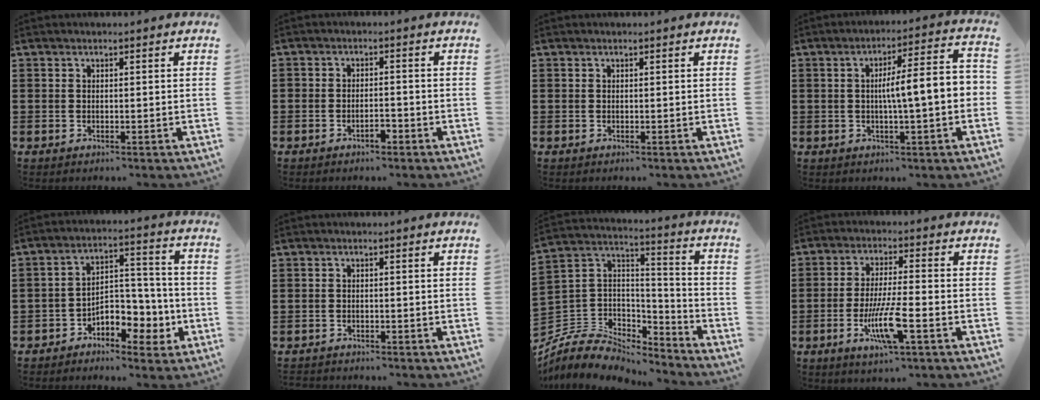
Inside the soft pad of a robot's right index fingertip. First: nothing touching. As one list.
[{"total": 2.3, "force": [-1.8, 0.8, 1.2], "torque": [-0.025, 0.002, -0.035]}, {"total": 0.0}, {"total": 7.3, "force": [-0.5, 0.9, 7.3], "torque": [-0.124, -0.001, -0.017]}, {"total": 6.4, "force": [-3.3, 4.2, 3.5], "torque": [-0.057, 0.013, -0.061]}, {"total": 1.0, "force": [-1.0, 0.2, -0.2], "torque": [0.000, 0.004, -0.022]}, {"total": 6.5, "force": [-5.0, 4.0, 1.3], "torque": [-0.053, -0.004, -0.101]}, {"total": 8.2, "force": [-3.3, 1.2, 7.4], "torque": [-0.146, -0.014, -0.061]}]